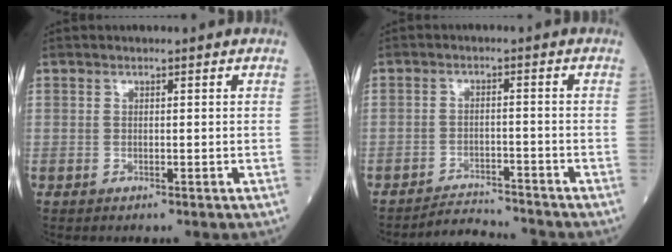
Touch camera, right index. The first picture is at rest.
{"total": 4.7, "force": [-4.7, -0.3, -0.3], "torque": [0.004, -0.004, -0.078]}